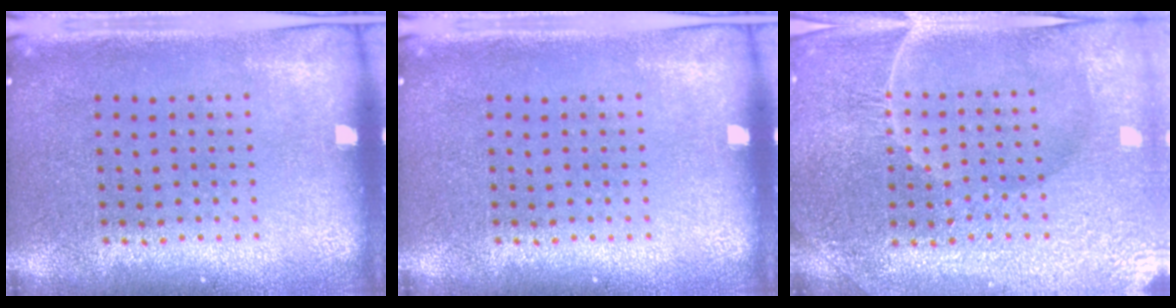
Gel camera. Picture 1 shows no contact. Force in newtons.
{"total": 0.0}
{"total": 4.4, "press": 4.3, "slide": 1.2}